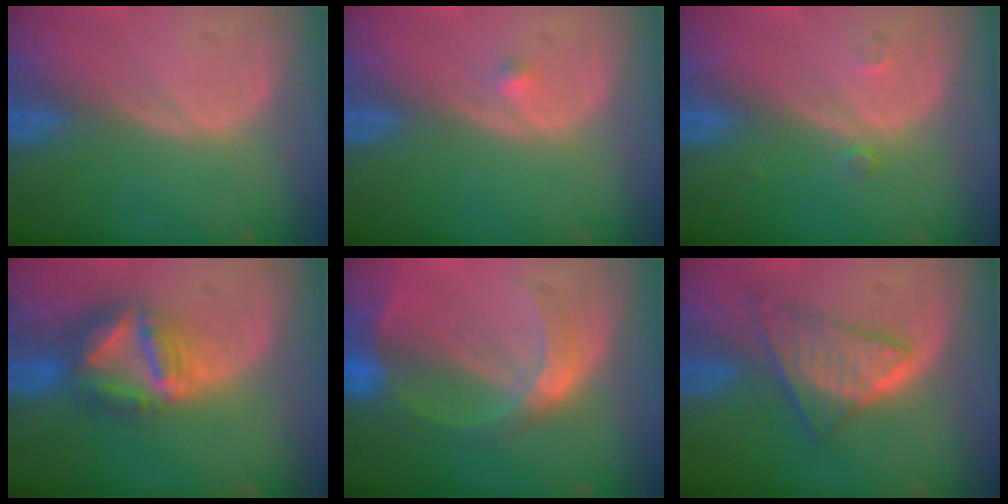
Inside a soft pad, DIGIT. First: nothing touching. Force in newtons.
{"total": 0.7, "press": 0.7, "slide": 0.1}
{"total": 1.2, "press": 1.0, "slide": 0.7}
{"total": 7.7, "press": 6.6, "slide": 4.0}
{"total": 6.3, "press": 5.6, "slide": 3.0}
{"total": 5.9, "press": 5.7, "slide": 1.8}